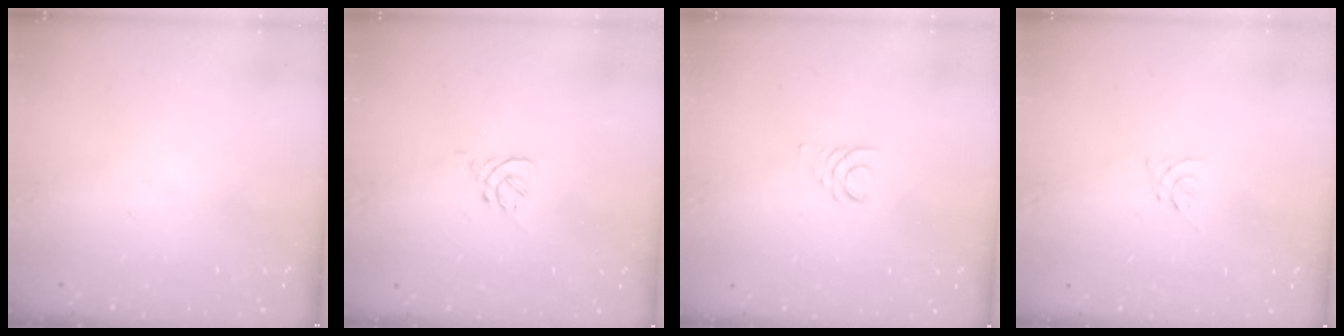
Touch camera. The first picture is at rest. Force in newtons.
{"total": 1.6, "press": 1.5, "slide": 0.6}
{"total": 1.7, "press": 1.7, "slide": 0.2}
{"total": 0.0}